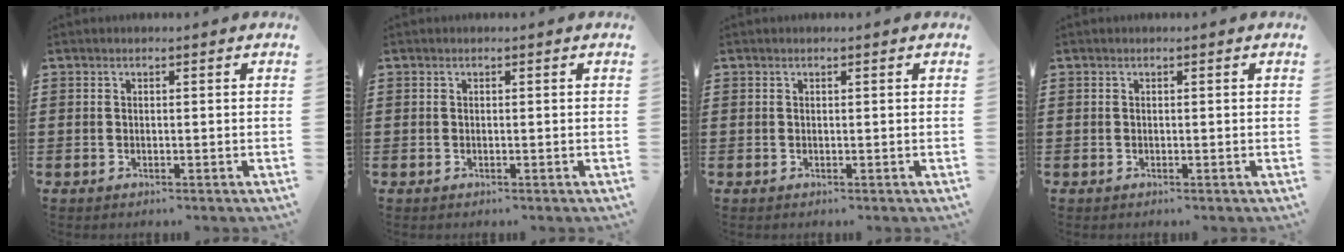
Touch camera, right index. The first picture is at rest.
{"total": 0.0}
{"total": 0.0}
{"total": 0.0}